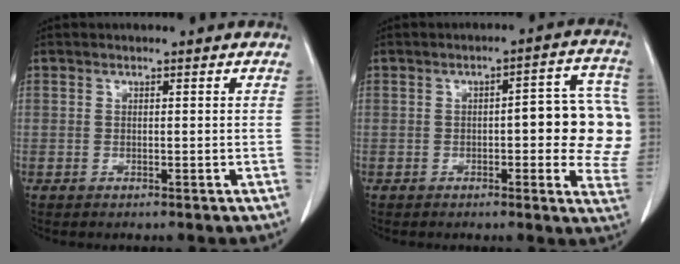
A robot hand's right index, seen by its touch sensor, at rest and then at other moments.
{"total": 13.0, "force": [0.1, 3.8, 12.4], "torque": [-0.125, 0.023, -0.001]}